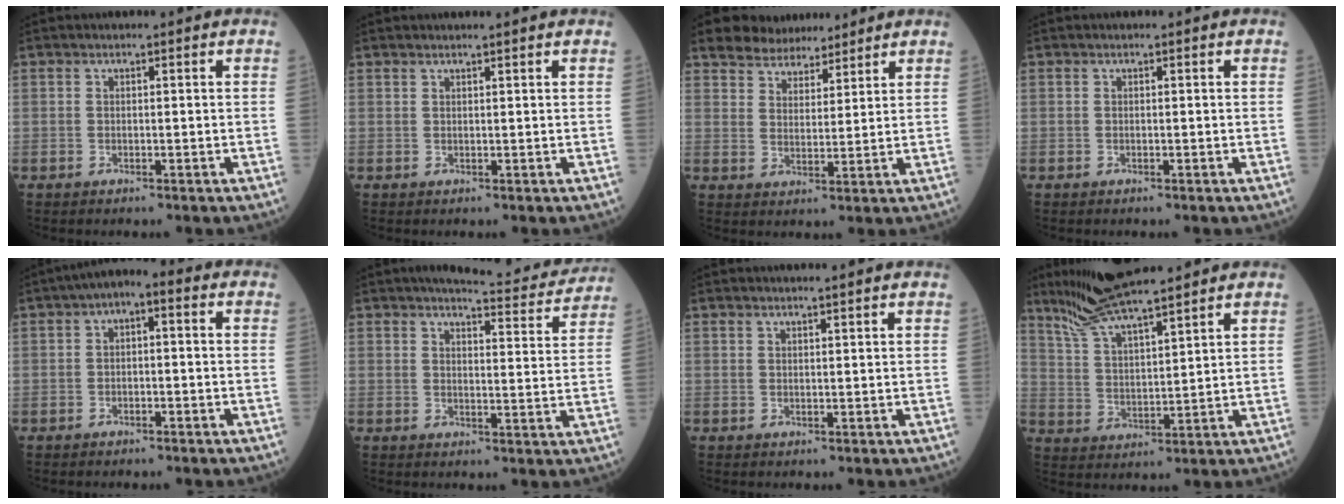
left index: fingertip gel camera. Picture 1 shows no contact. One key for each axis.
{"total": 1.8, "fx": 1.7, "fy": -0.3, "fz": 0.5, "tx": -0.009, "ty": 0.006, "tz": 0.027}
{"total": 7.5, "fx": 6.7, "fy": 2.8, "fz": 1.8, "tx": -0.028, "ty": 0.013, "tz": 0.112}
{"total": 0.0}
{"total": 4.3, "fx": 0.7, "fy": 1.9, "fz": 3.8, "tx": -0.056, "ty": 0.027, "tz": 0.000}
{"total": 11.0, "fx": 10.5, "fy": 1.2, "fz": 3.1, "tx": -0.033, "ty": -0.015, "tz": 0.117}
{"total": 2.9, "fx": 2.7, "fy": -0.4, "fz": 0.9, "tx": -0.014, "ty": 0.007, "tz": 0.036}
{"total": 11.6, "fx": 9.9, "fy": 0.7, "fz": 5.9, "tx": -0.114, "ty": 0.023, "tz": 0.184}